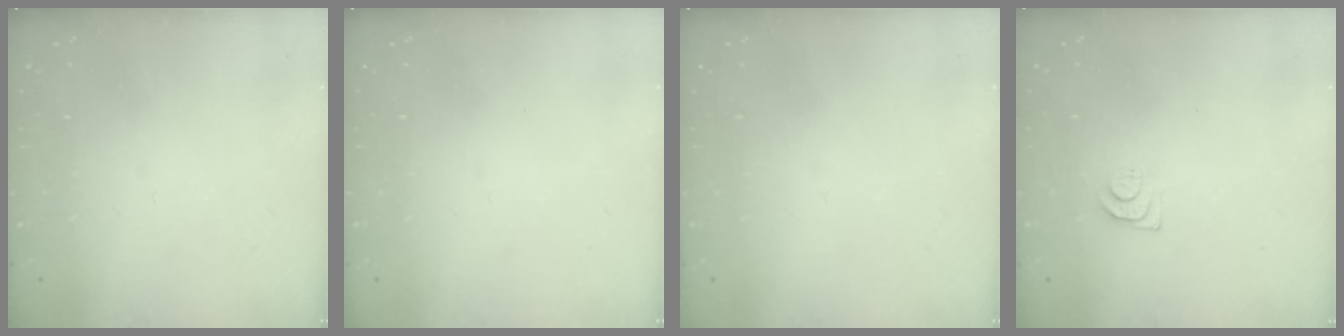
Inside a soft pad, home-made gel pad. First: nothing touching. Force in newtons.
{"total": 0.0}
{"total": 1.8, "press": 1.8, "slide": 0.1}
{"total": 4.6, "press": 4.6, "slide": 0.7}